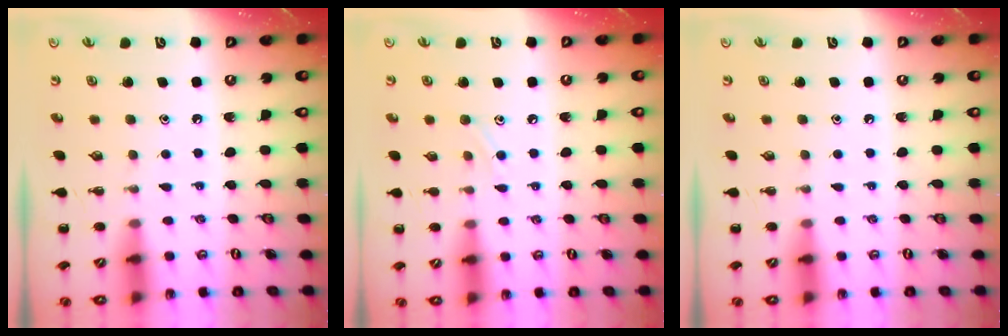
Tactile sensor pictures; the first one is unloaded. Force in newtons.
{"total": 5.8, "press": 5.5, "slide": 1.8}
{"total": 0.0}